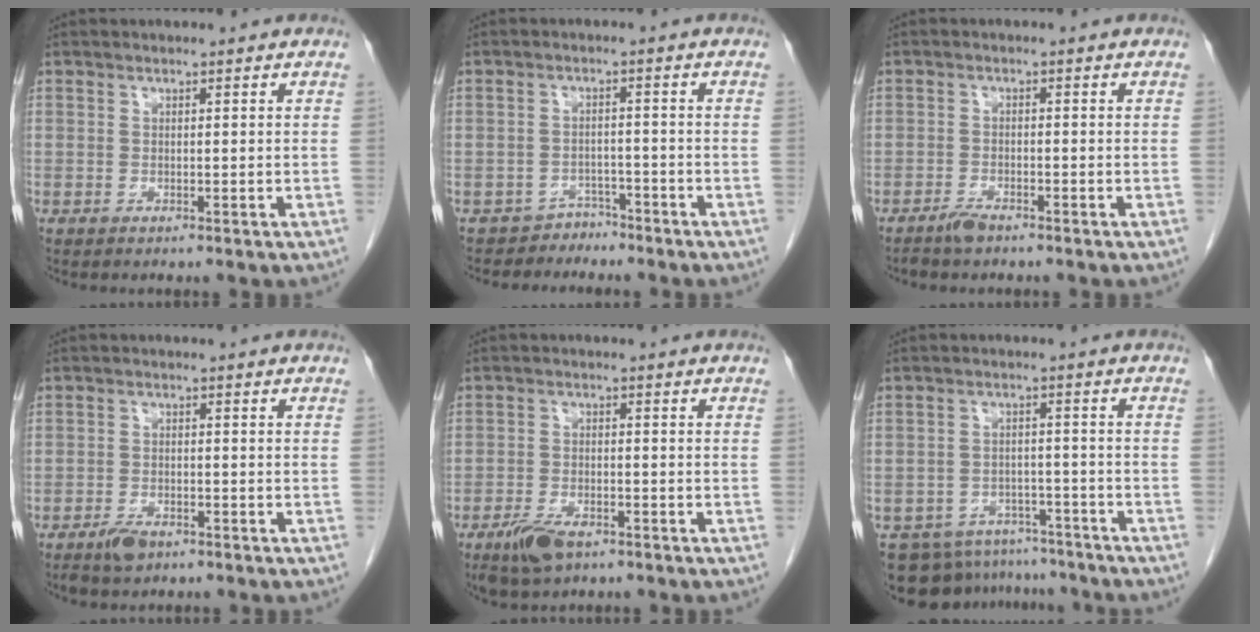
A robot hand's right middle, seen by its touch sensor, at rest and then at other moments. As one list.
[{"total": 2.8, "force": [-2.4, 1.1, -0.8], "torque": [0.012, 0.002, -0.038]}, {"total": 2.0, "force": [-1.8, 0.3, 0.9], "torque": [-0.022, -0.002, -0.033]}, {"total": 3.2, "force": [-2.3, 1.3, 1.7], "torque": [-0.037, -0.002, -0.035]}, {"total": 5.4, "force": [-3.6, 2.2, 3.4], "torque": [-0.068, -0.005, -0.059]}, {"total": 11.3, "force": [-10.0, 4.9, 1.4], "torque": [-0.024, 0.014, -0.131]}]